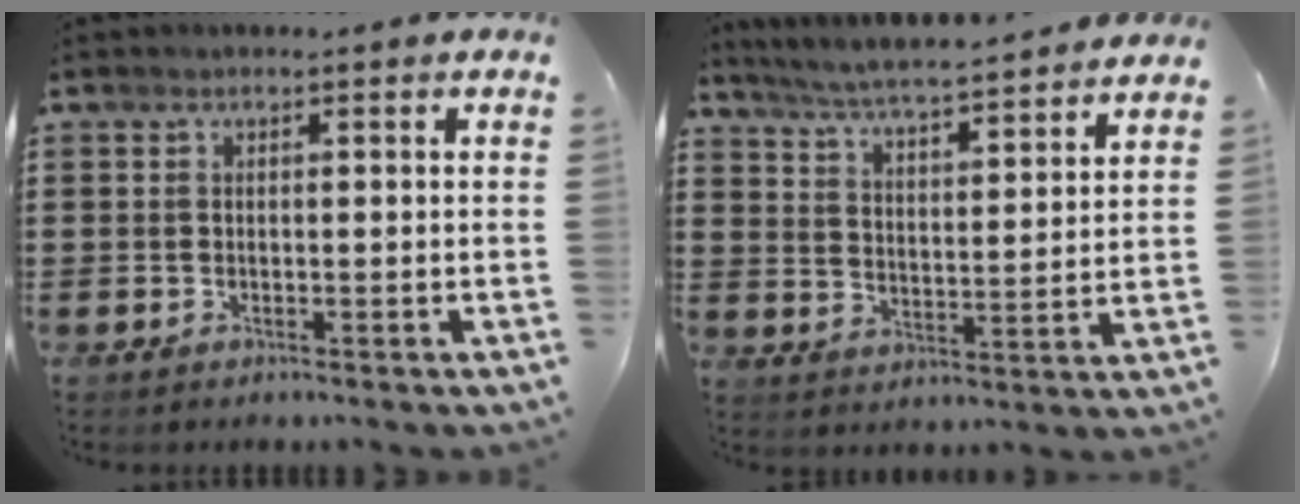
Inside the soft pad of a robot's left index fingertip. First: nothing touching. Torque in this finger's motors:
{"motor_torque": [1.10, -1.04, 0.66, 0.08]}